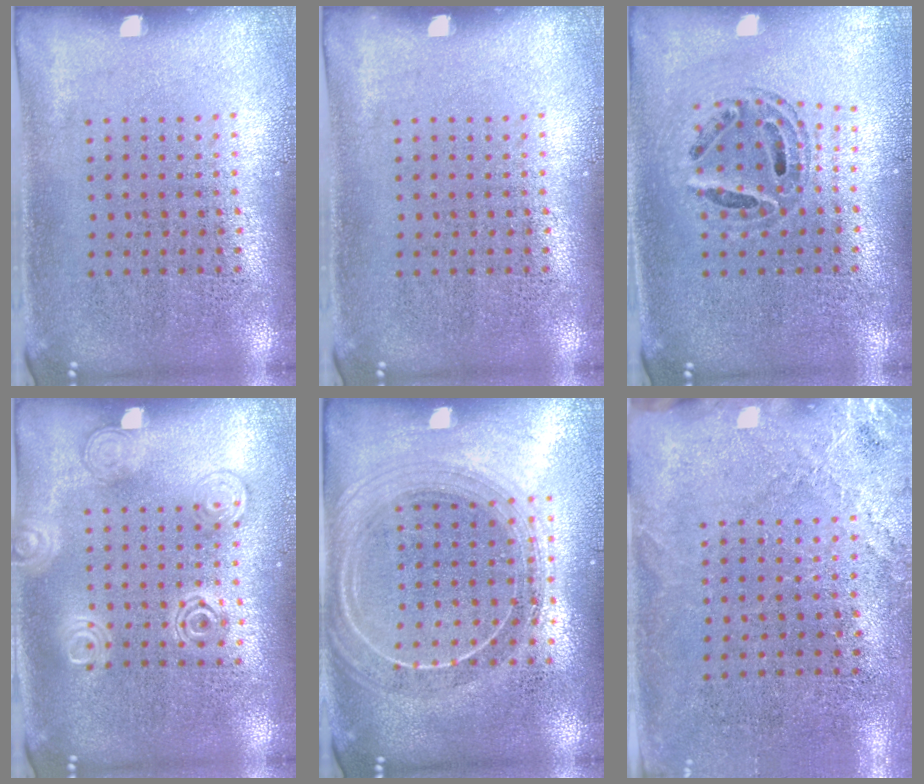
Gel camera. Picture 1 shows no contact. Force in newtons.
{"total": 0.0}
{"total": 0.7, "press": 0.7, "slide": 0.2}
{"total": 2.5, "press": 2.4, "slide": 0.4}
{"total": 2.0, "press": 1.7, "slide": 0.9}
{"total": 2.5, "press": 2.2, "slide": 1.2}